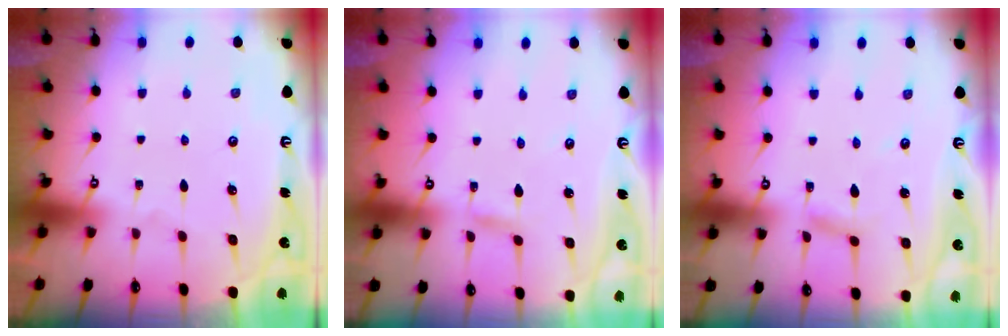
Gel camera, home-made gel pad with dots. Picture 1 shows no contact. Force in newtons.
{"total": 2.3, "press": 2.3, "slide": 0.2}
{"total": 2.8, "press": 2.8, "slide": 0.1}